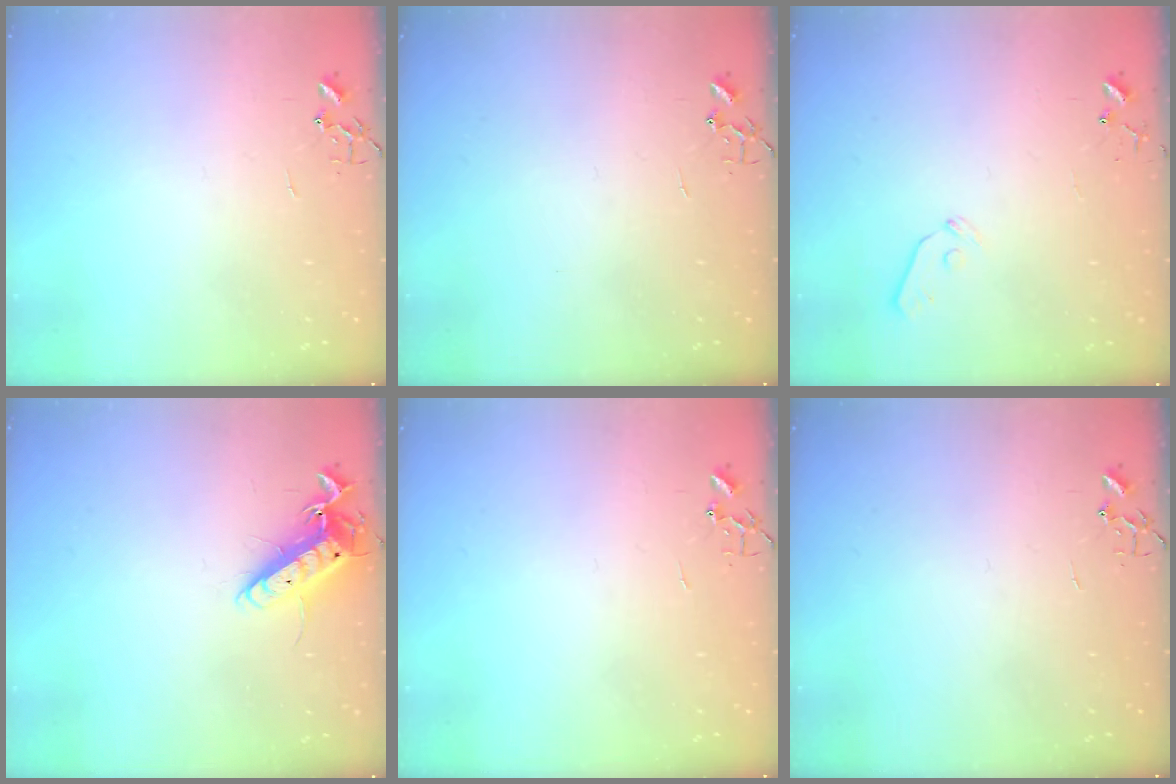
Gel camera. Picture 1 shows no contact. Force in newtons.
{"total": 0.0}
{"total": 5.5, "press": 5.5, "slide": 0.5}
{"total": 13.2, "press": 13.1, "slide": 1.2}
{"total": 0.0}
{"total": 0.0}